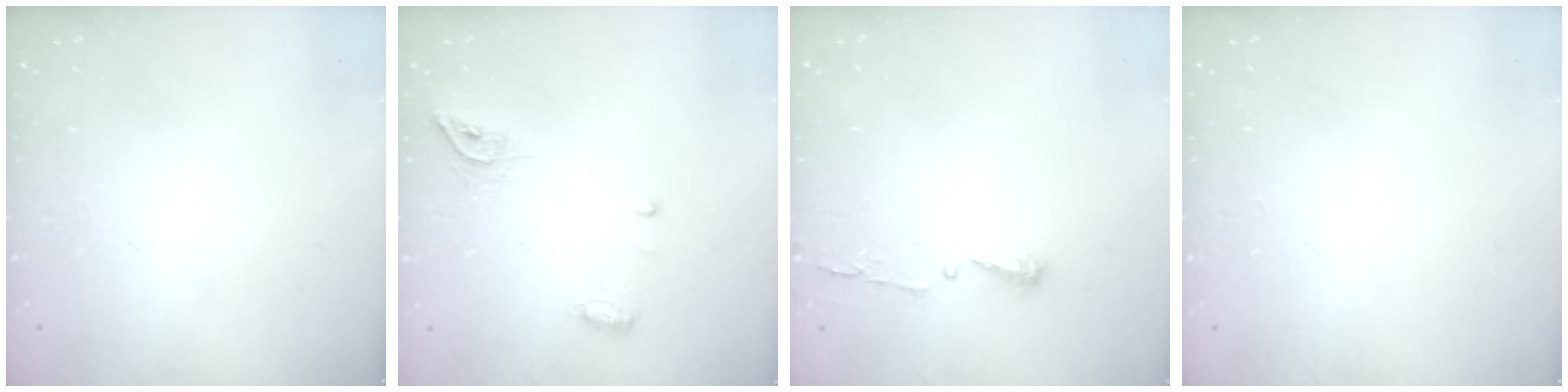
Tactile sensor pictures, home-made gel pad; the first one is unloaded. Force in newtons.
{"total": 8.5, "press": 7.0, "slide": 4.8}
{"total": 3.7, "press": 3.7, "slide": 0.5}
{"total": 1.0, "press": 0.8, "slide": 0.6}